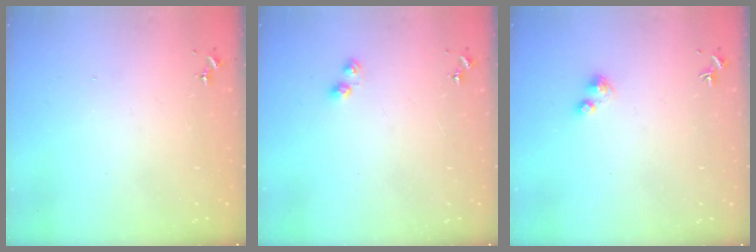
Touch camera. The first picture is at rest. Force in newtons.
{"total": 4.9, "press": 4.8, "slide": 0.7}
{"total": 2.7, "press": 2.7, "slide": 0.4}